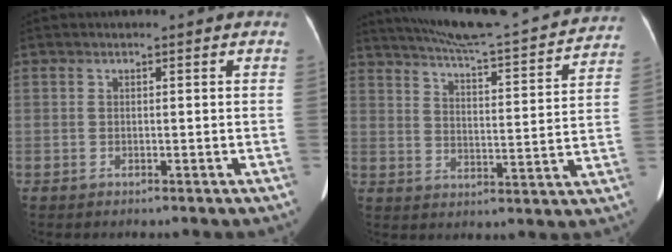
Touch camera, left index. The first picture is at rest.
{"total": 22.9, "force": [21.1, 1.8, 8.8], "torque": [-0.138, -0.020, 0.275]}